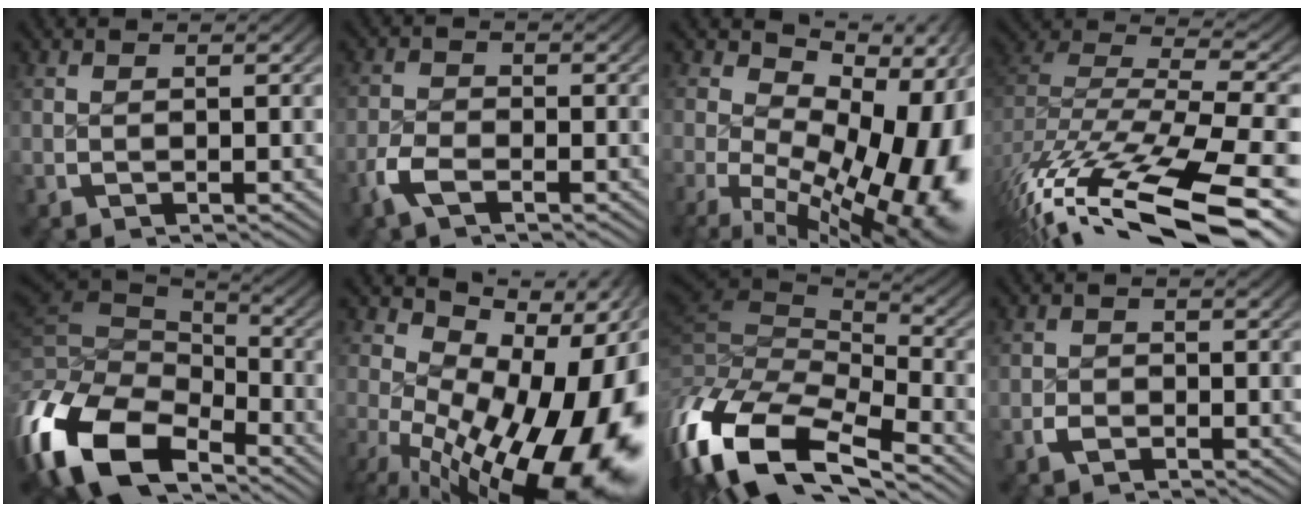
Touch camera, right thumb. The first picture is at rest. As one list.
[{"total": 2.4, "force": [-1.9, 1.2, 1.0], "torque": [-0.039, -0.002, -0.039]}, {"total": 17.5, "force": [-2.5, 11.2, 13.2], "torque": [-0.201, -0.053, -0.016]}, {"total": 14.8, "force": [-6.6, 8.5, 10.1], "torque": [-0.221, -0.047, -0.079]}, {"total": 13.0, "force": [-3.7, 8.8, 8.8], "torque": [-0.203, -0.030, -0.047]}, {"total": 19.4, "force": [-2.1, 12.0, 15.0], "torque": [-0.230, -0.036, -0.010]}, {"total": 13.6, "force": [-4.8, 8.3, 9.6], "torque": [-0.235, -0.042, -0.054]}, {"total": 1.5, "force": [-1.3, 0.8, -0.2], "torque": [-0.001, -0.003, -0.023]}]